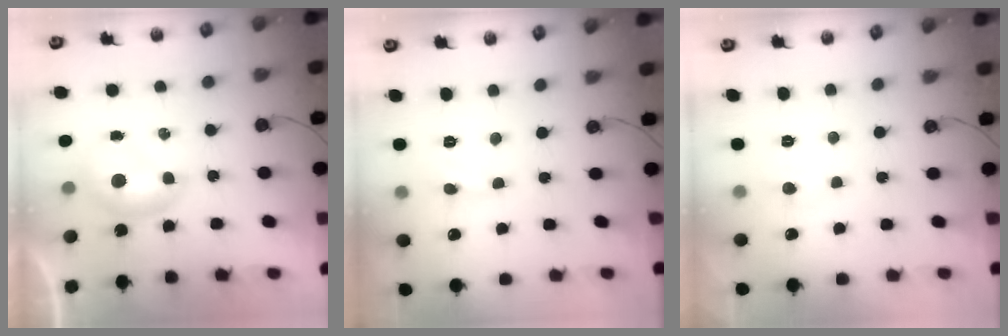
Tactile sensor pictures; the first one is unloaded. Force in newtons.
{"total": 0.8, "press": 0.8, "slide": 0.2}
{"total": 1.0, "press": 0.8, "slide": 0.6}